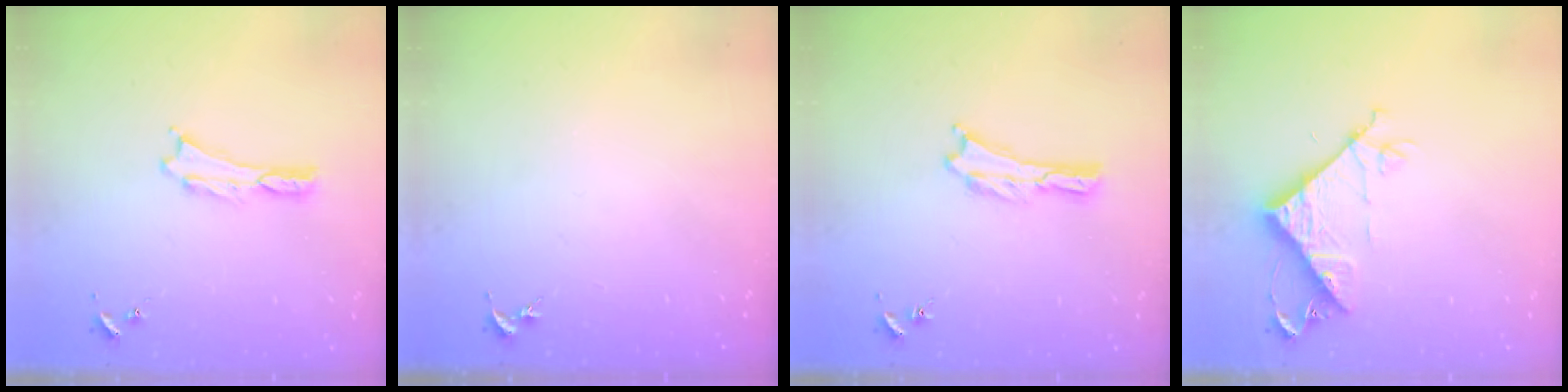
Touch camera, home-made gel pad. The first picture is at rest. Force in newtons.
{"total": 0.0}
{"total": 0.0}
{"total": 8.3, "press": 8.3, "slide": 0.8}